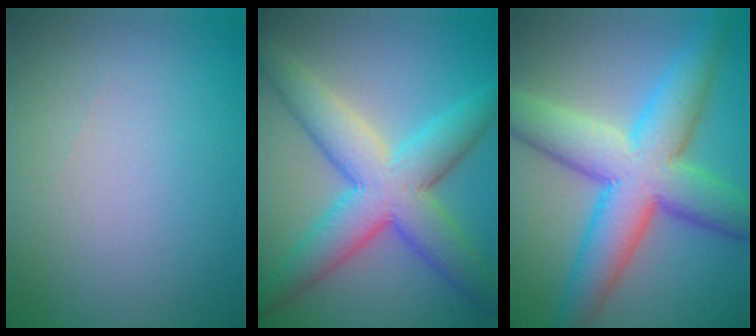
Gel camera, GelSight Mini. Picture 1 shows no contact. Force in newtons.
{"total": 8.5, "press": 8.5, "slide": 0.3}
{"total": 10.2, "press": 10.2, "slide": 0.2}